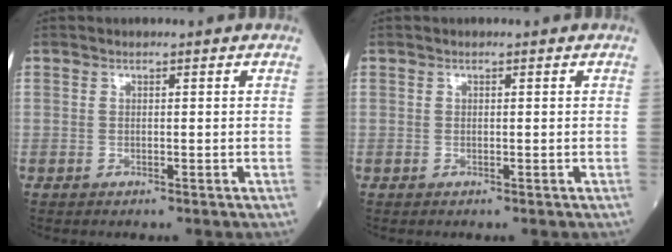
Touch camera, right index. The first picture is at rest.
{"total": 0.0}